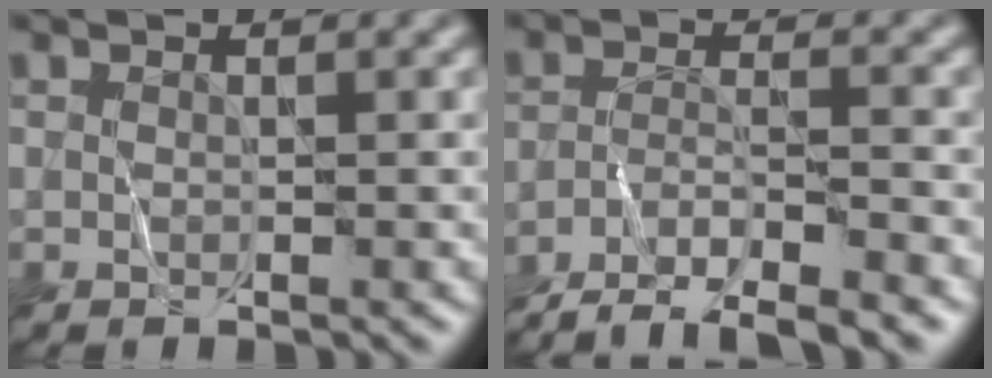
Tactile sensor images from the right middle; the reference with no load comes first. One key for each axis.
{"total": 6.8, "fx": -5.8, "fy": 1.0, "fz": 3.4, "tx": -0.047, "ty": -0.005, "tz": -0.099}